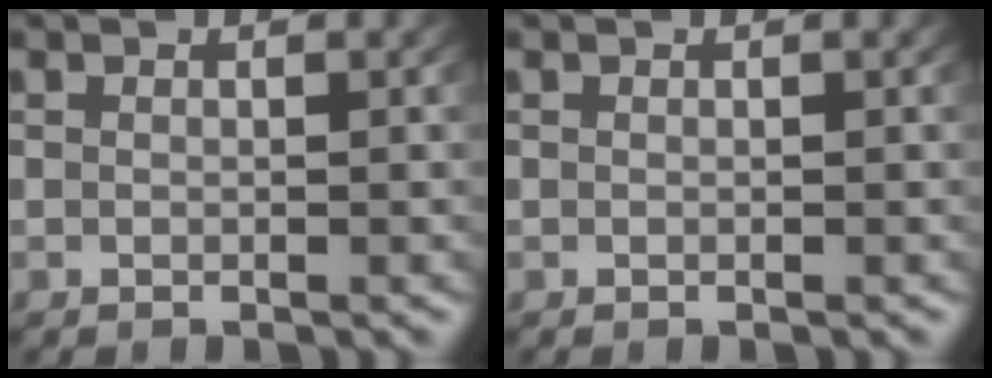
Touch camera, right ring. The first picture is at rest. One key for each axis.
{"total": 0.0}